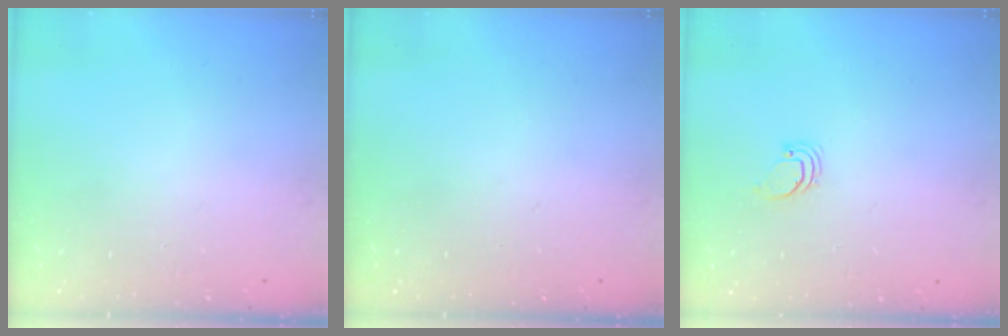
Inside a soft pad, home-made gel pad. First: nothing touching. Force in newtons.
{"total": 0.0}
{"total": 0.9, "press": 0.9, "slide": 0.1}